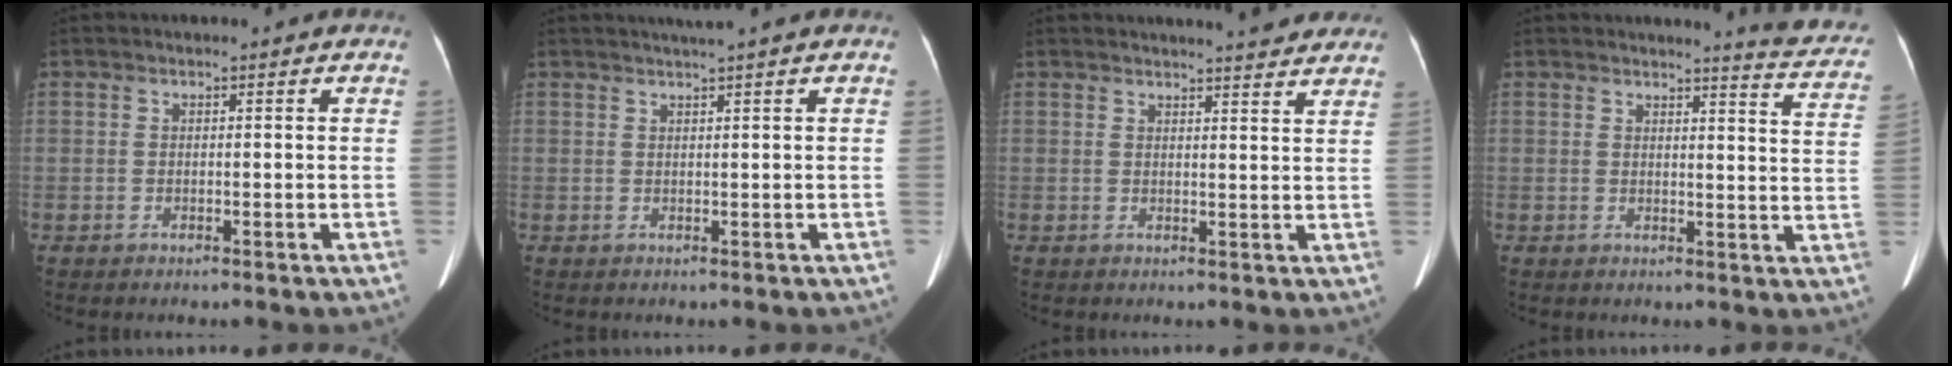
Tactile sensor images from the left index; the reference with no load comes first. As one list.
[{"total": 2.2, "force": [1.7, -0.7, 1.2], "torque": [-0.013, 0.008, 0.032]}, {"total": 7.8, "force": [7.3, 0.7, 2.8], "torque": [-0.034, -0.001, 0.074]}, {"total": 9.1, "force": [8.8, 0.1, 2.1], "torque": [-0.013, -0.055, 0.077]}]